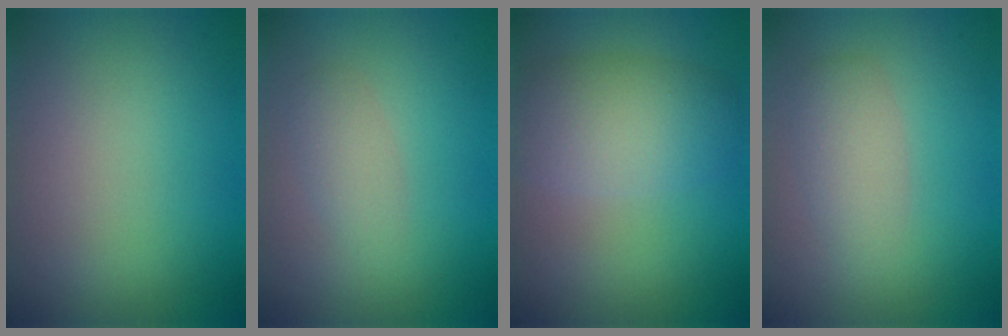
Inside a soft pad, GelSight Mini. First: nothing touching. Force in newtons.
{"total": 1.8, "press": 1.8, "slide": 0.0}
{"total": 5.5, "press": 5.5, "slide": 0.2}
{"total": 2.6, "press": 2.6, "slide": 0.3}